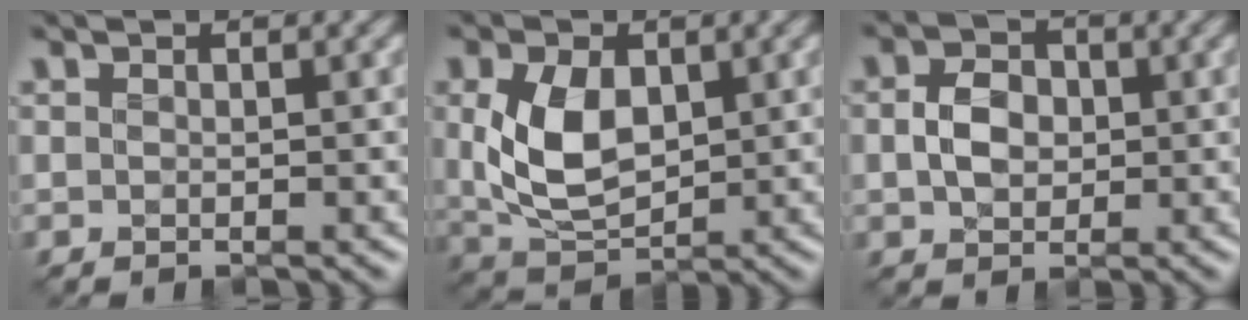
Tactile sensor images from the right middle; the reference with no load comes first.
{"total": 6.1, "force": [0.3, 3.9, 4.7], "torque": [-0.102, -0.005, 0.011]}
{"total": 3.2, "force": [-0.5, 2.4, 2.0], "torque": [-0.041, 0.002, -0.016]}